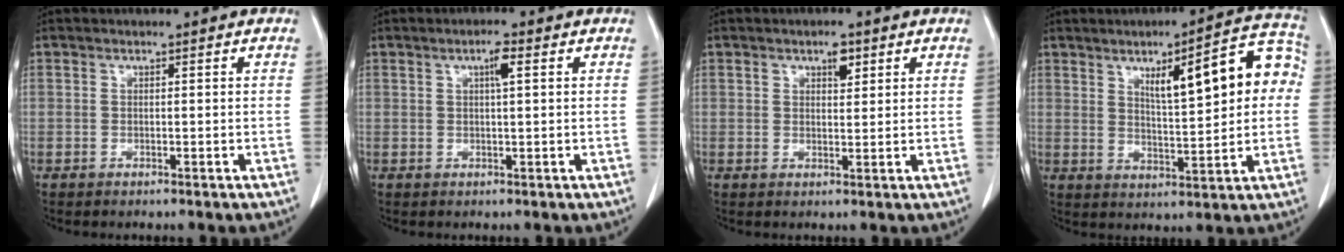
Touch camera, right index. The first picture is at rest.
{"total": 2.3, "force": [0.8, 0.2, 2.2], "torque": [-0.037, 0.002, 0.013]}
{"total": 2.5, "force": [1.4, 1.1, 1.7], "torque": [-0.026, 0.001, 0.023]}
{"total": 13.2, "force": [3.2, 3.1, 12.4], "torque": [-0.166, 0.030, 0.046]}